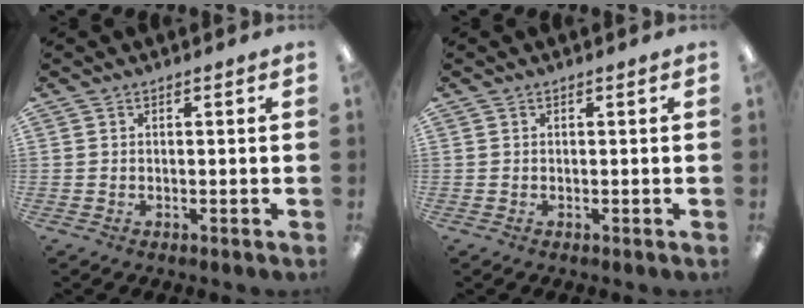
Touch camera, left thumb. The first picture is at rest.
{"total": 0.0}